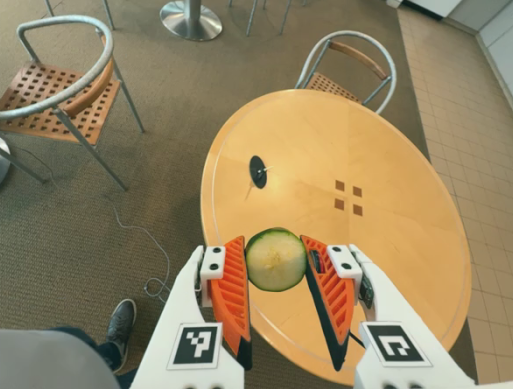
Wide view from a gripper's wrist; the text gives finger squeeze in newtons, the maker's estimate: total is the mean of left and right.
{"total": 7.7, "left": 7.5, "right": 8.0}